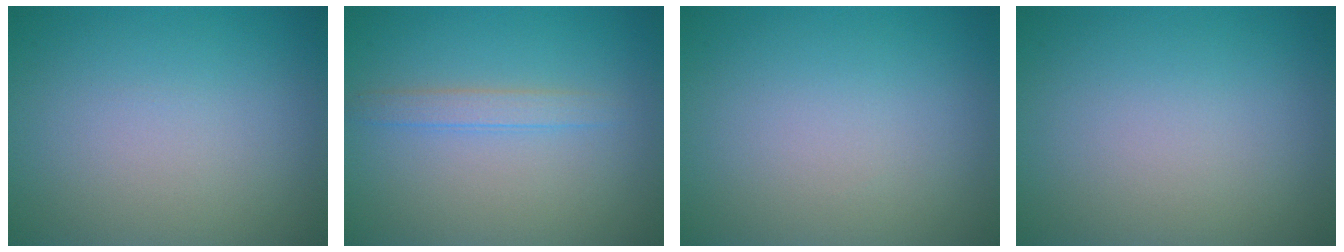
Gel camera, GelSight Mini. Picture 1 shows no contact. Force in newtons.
{"total": 1.8, "press": 1.8, "slide": 0.0}
{"total": 0.0}
{"total": 0.0}